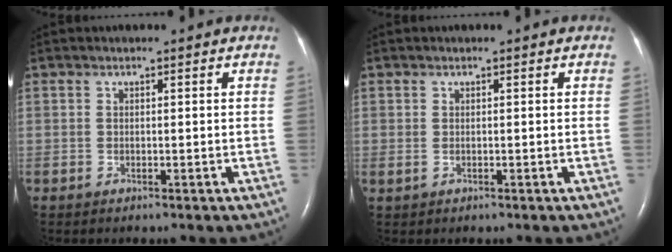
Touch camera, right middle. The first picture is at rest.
{"total": 0.7, "force": [0.0, 0.3, 0.6], "torque": [-0.021, -0.004, 0.004]}